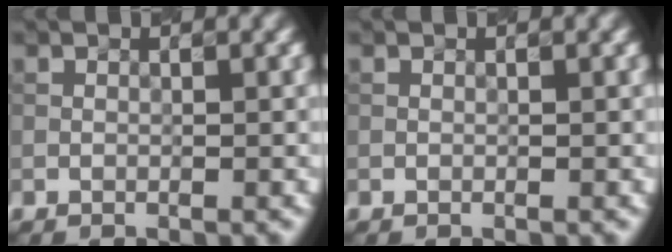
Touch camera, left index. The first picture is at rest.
{"total": 0.0}